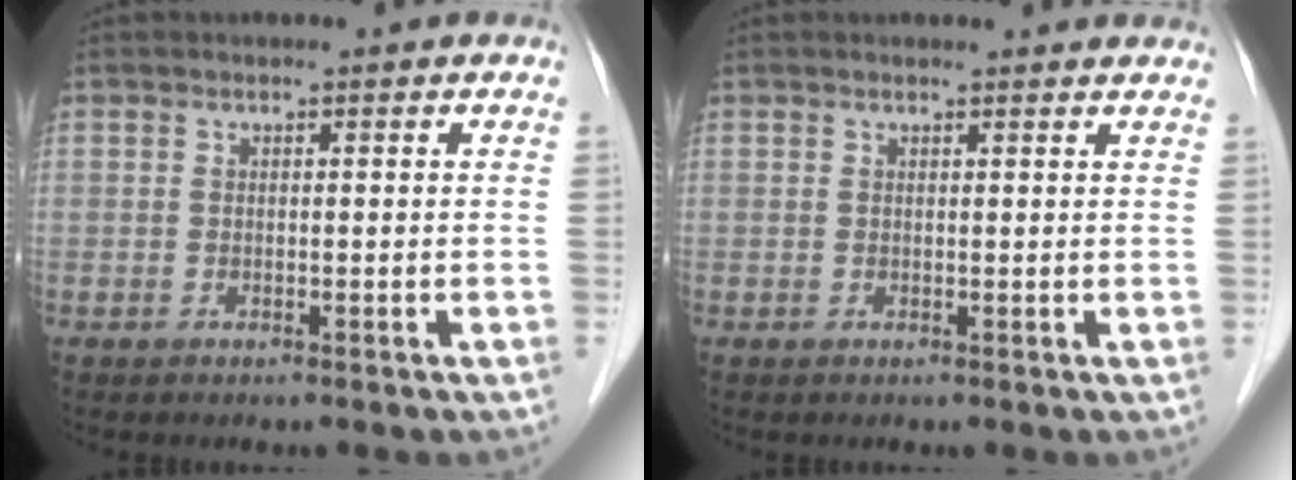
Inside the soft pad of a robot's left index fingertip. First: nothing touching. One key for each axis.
{"total": 3.3, "fx": 3.3, "fy": 0.5, "fz": 0.6, "tx": -0.012, "ty": 0.010, "tz": 0.030}